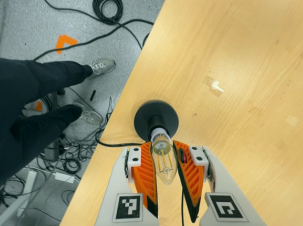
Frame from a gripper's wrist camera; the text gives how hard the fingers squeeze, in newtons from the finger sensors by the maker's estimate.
{"total": 20.6, "left": 20.7, "right": 20.4}